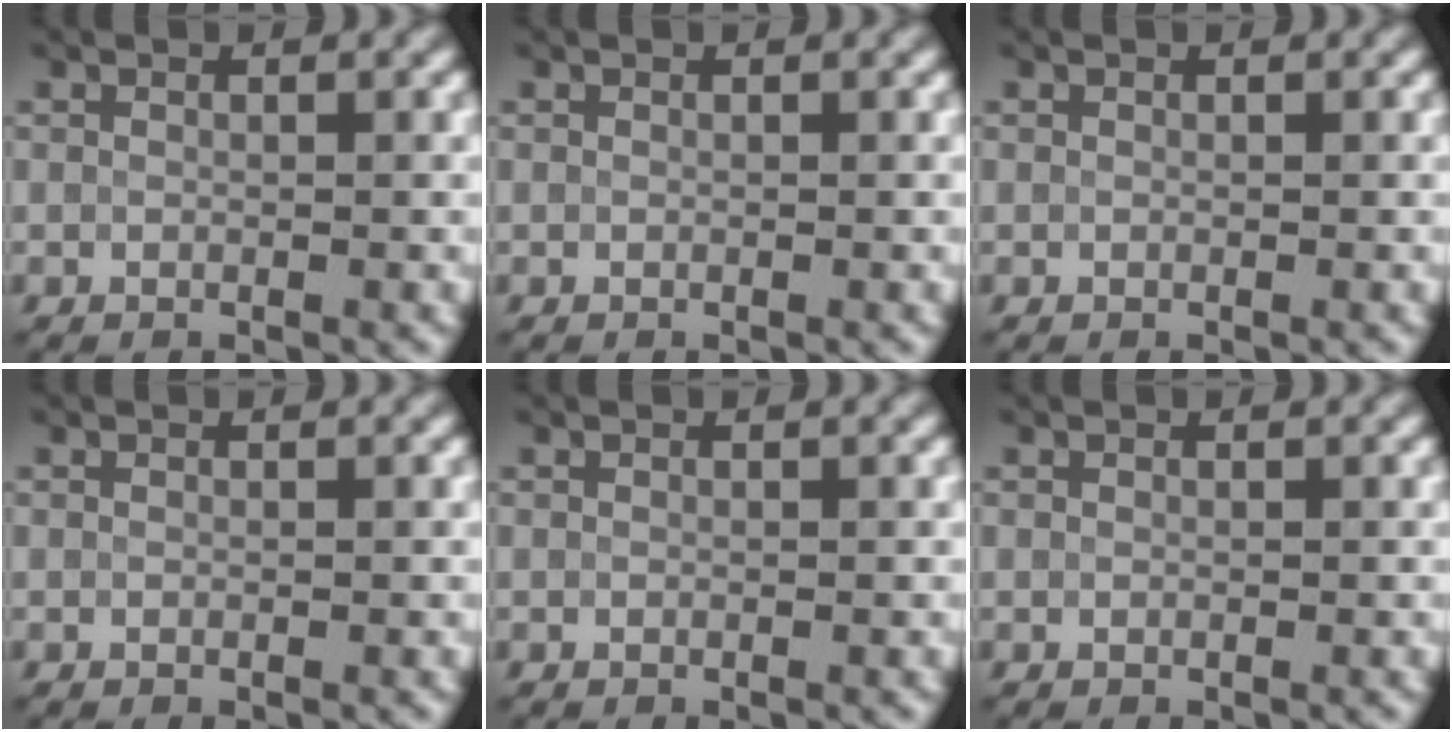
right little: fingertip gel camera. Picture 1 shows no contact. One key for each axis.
{"total": 0.0}
{"total": 0.0}
{"total": 0.0}
{"total": 0.0}
{"total": 0.0}